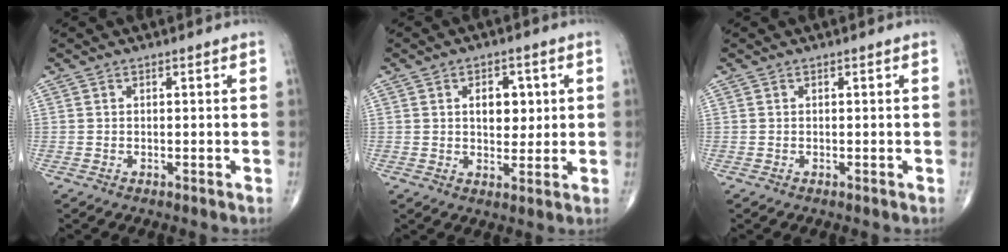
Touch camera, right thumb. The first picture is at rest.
{"total": 6.2, "force": [1.3, 4.0, 4.6], "torque": [-0.034, -0.006, 0.019]}
{"total": 0.0}